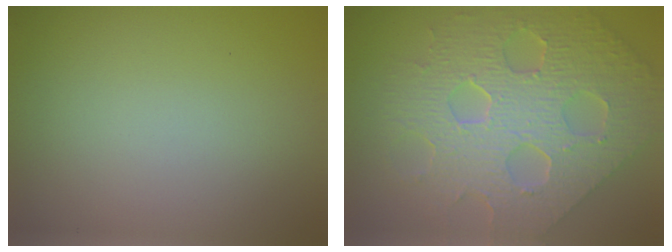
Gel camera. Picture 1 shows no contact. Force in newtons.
{"total": 8.7, "press": 6.4, "slide": 5.9}